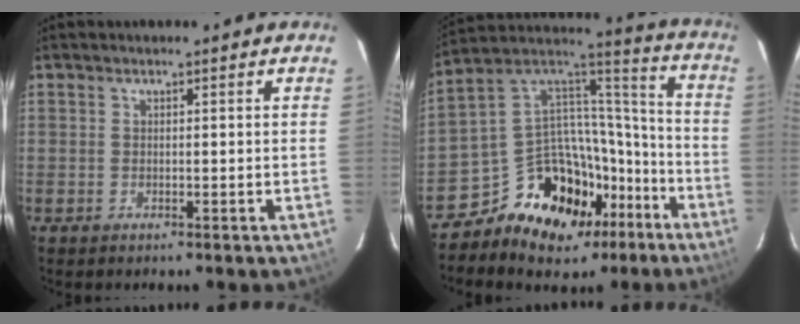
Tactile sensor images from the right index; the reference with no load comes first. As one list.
[{"total": 20.6, "force": [-12.5, 13.7, 9.0], "torque": [-0.179, 0.067, -0.176]}]